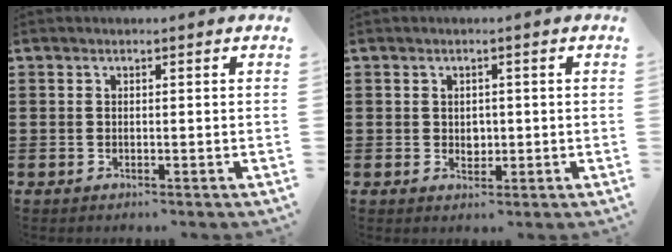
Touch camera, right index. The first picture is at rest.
{"total": 1.7, "force": [0.1, 1.5, 0.8], "torque": [-0.011, 0.004, -0.002]}